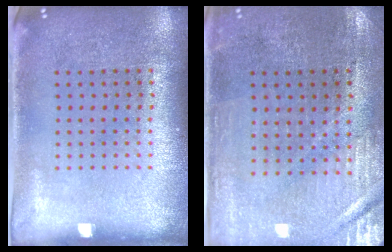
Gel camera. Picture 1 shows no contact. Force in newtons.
{"total": 0.6, "press": 0.5, "slide": 0.3}